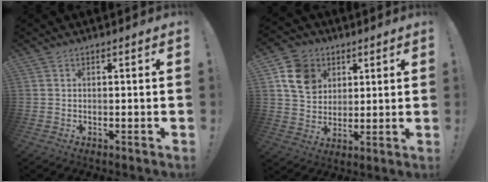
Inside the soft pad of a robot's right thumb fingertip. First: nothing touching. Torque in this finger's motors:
{"motor_torque": [0.07, 0.13, 0.27, 0.30, 0.03]}